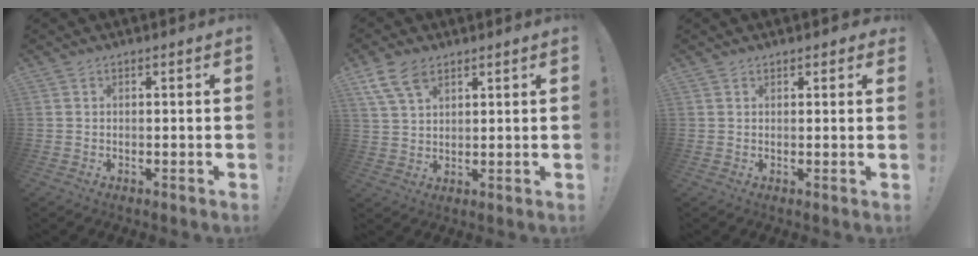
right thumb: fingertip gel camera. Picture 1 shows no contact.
{"total": 8.3, "force": [5.1, 4.4, 4.7], "torque": [-0.099, -0.008, 0.103]}
{"total": 1.5, "force": [1.0, 0.9, 0.7], "torque": [-0.006, -0.003, 0.017]}